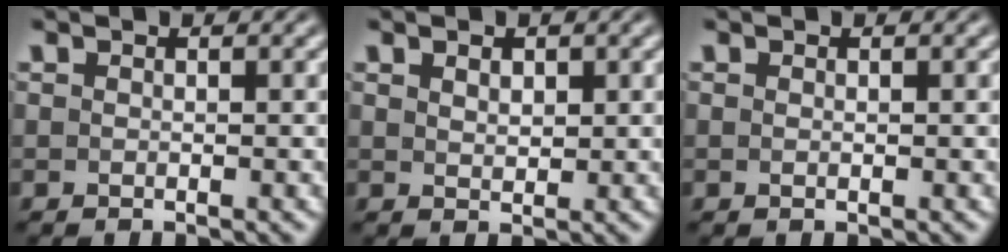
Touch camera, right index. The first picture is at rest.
{"total": 1.0, "force": [0.7, -0.2, 0.7], "torque": [-0.003, -0.012, 0.024]}
{"total": 0.0}